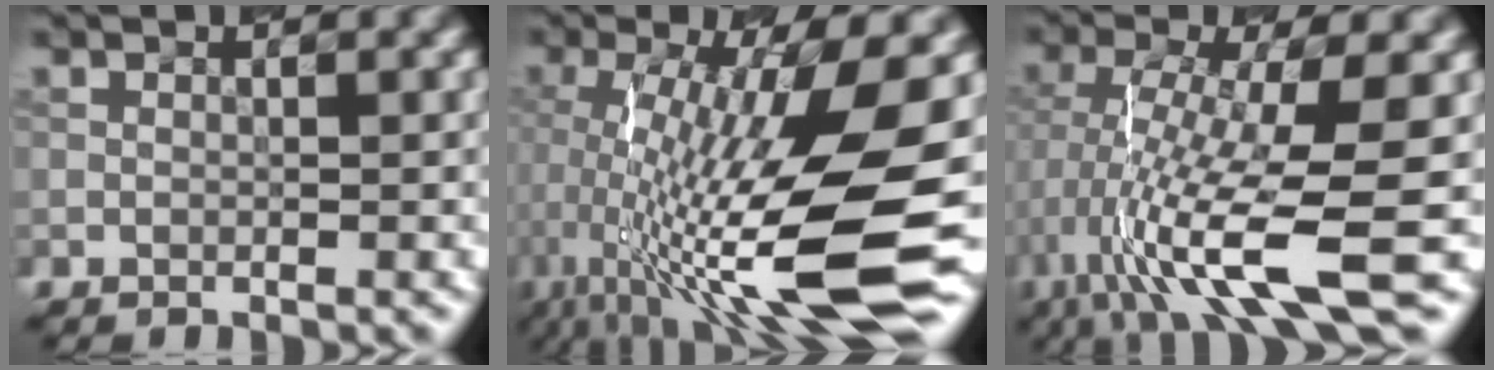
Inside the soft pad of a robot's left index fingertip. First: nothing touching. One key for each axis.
{"total": 15.1, "fx": -2.3, "fy": 3.8, "fz": 14.5, "tx": -0.258, "ty": -0.006, "tz": -0.035}
{"total": 11.1, "fx": -3.9, "fy": 2.3, "fz": 10.1, "tx": -0.195, "ty": -0.001, "tz": -0.066}